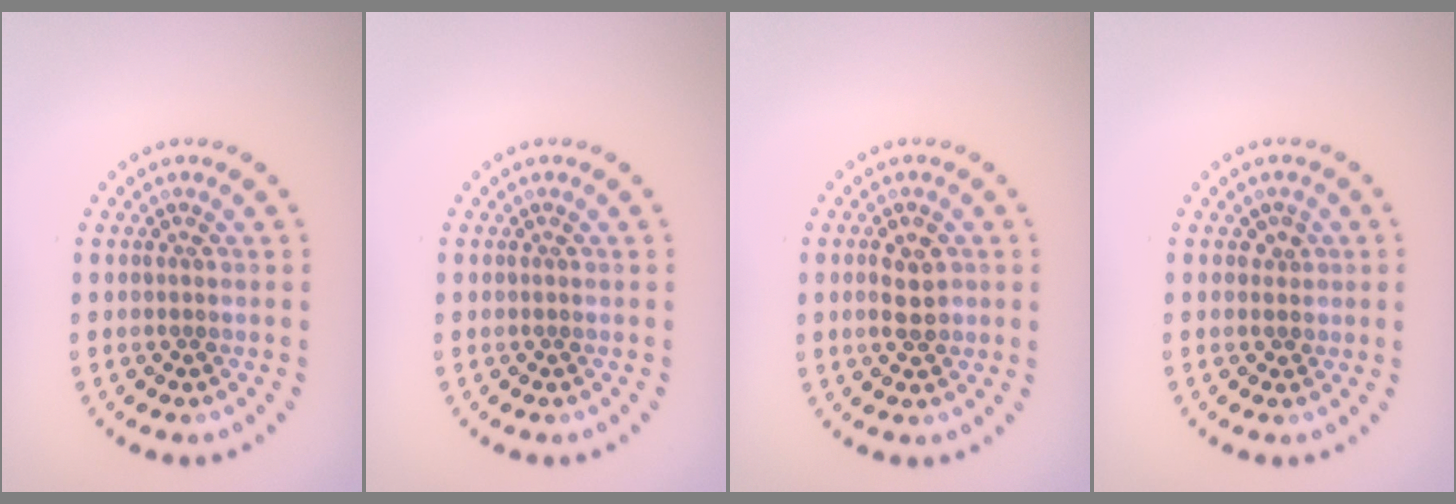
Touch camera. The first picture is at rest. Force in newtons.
{"total": 0.0}
{"total": 2.8, "press": 2.8, "slide": 0.1}
{"total": 1.3, "press": 1.1, "slide": 0.6}